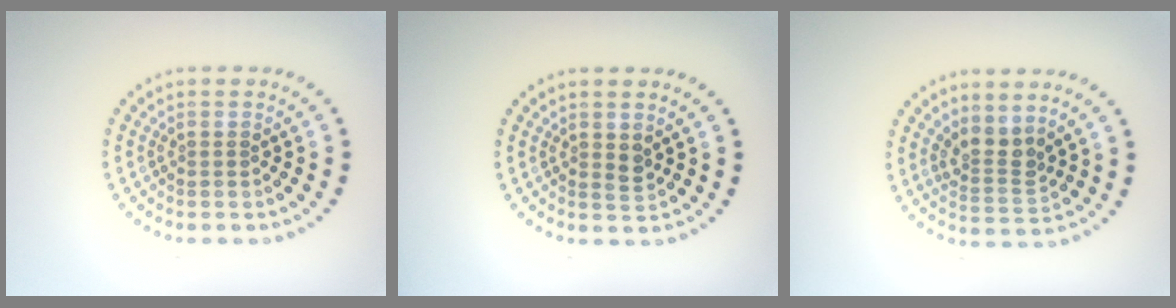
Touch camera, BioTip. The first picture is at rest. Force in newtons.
{"total": 1.0, "press": 1.0, "slide": 0.3}
{"total": 2.6, "press": 1.9, "slide": 1.9}